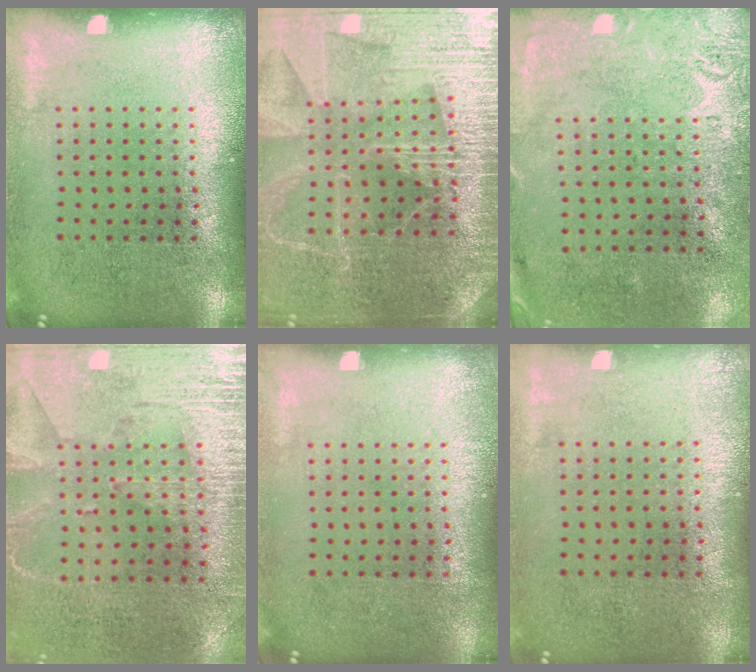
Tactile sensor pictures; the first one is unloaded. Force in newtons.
{"total": 4.4, "press": 4.1, "slide": 1.6}
{"total": 2.9, "press": 2.2, "slide": 1.8}
{"total": 2.9, "press": 2.5, "slide": 1.4}
{"total": 0.0}
{"total": 0.0}